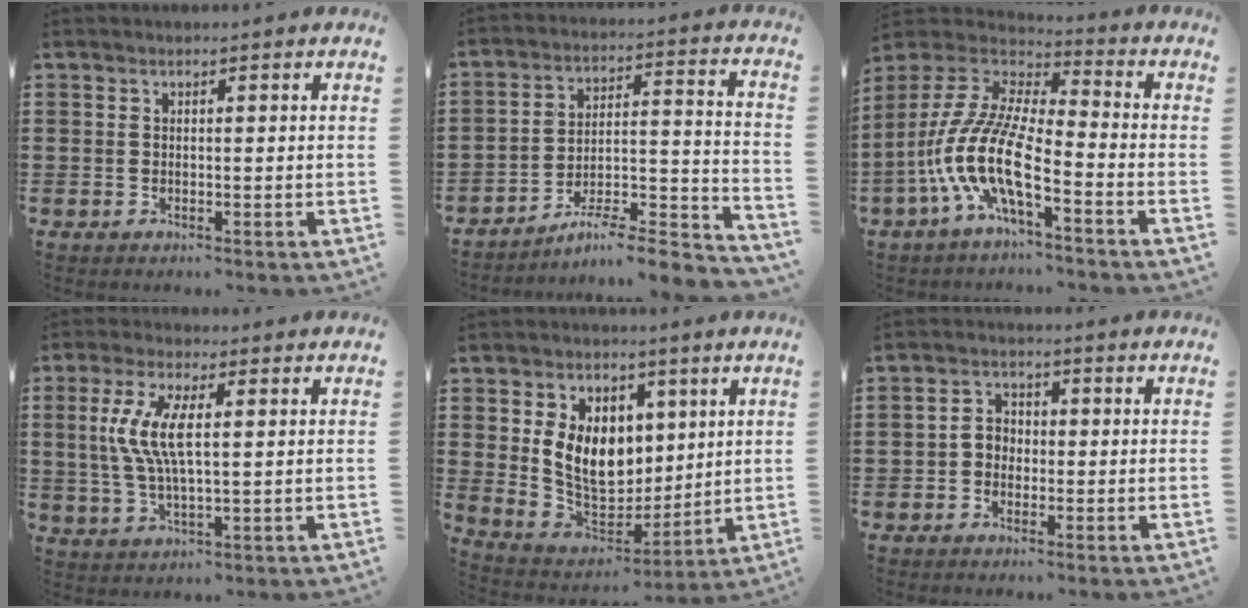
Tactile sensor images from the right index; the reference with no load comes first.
{"total": 6.7, "force": [-5.8, 1.0, 3.1], "torque": [-0.047, -0.003, -0.115]}
{"total": 12.4, "force": [-6.5, 3.6, 9.9], "torque": [-0.247, -0.015, -0.141]}
{"total": 7.9, "force": [1.3, 2.4, 7.4], "torque": [-0.174, -0.004, 0.013]}
{"total": 10.0, "force": [2.4, 7.6, 6.0], "torque": [-0.141, 0.003, 0.043]}
{"total": 2.6, "force": [-1.0, 2.1, 1.1], "torque": [-0.028, 0.008, -0.023]}